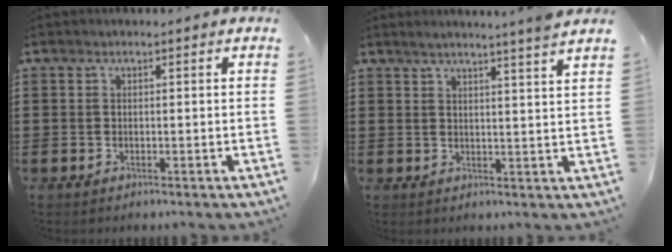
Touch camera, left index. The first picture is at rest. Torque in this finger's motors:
{"motor_torque": [1.24, -0.90, 0.35, 0.10]}